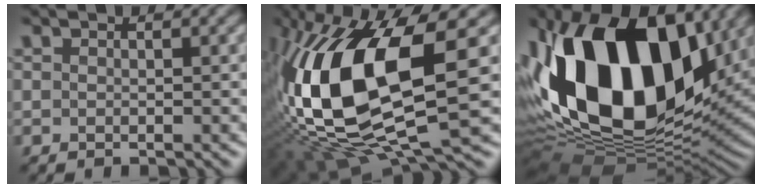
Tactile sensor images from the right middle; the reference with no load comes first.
{"total": 14.8, "force": [-0.2, 6.7, 13.3], "torque": [-0.269, -0.006, -0.008]}
{"total": 18.3, "force": [4.4, 11.4, 13.6], "torque": [-0.267, 0.012, 0.063]}